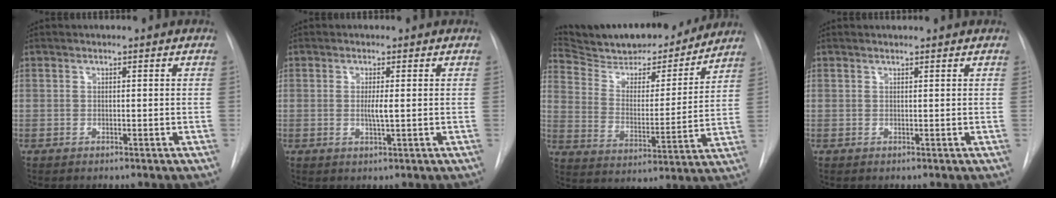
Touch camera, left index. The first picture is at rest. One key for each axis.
{"total": 2.0, "fx": 0.1, "fy": 0.1, "fz": 2.0, "tx": -0.043, "ty": -0.003, "tz": 0.001}
{"total": 20.7, "fx": 19.0, "fy": 4.5, "fz": 7.1, "tx": -0.116, "ty": -0.006, "tz": 0.289}
{"total": 1.1, "fx": 1.1, "fy": 0.0, "fz": 0.1, "tx": -0.008, "ty": 0.011, "tz": 0.019}